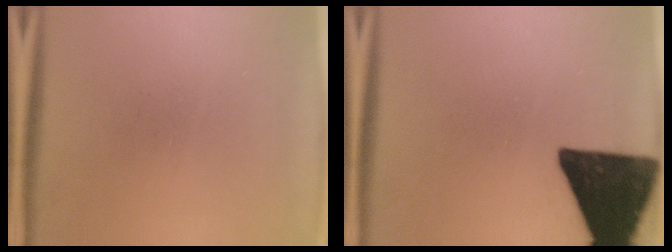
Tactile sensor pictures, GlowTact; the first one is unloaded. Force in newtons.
{"total": 17.6}